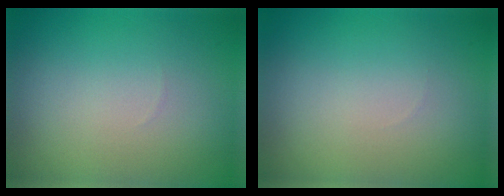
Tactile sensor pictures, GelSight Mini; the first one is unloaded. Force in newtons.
{"total": 0.0}